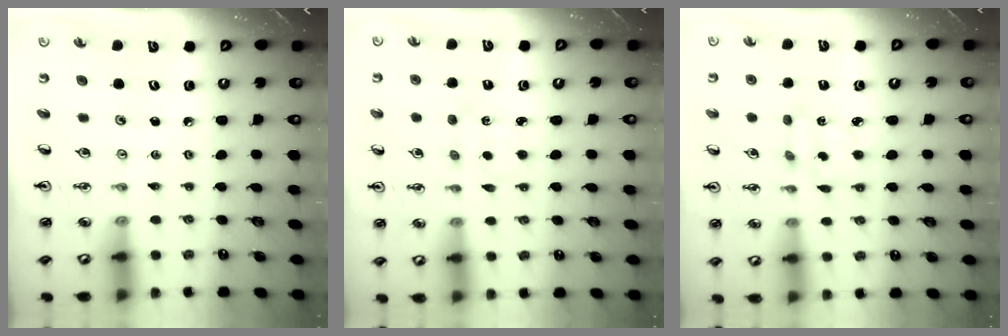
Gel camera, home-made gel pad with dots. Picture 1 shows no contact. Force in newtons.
{"total": 1.5, "press": 1.4, "slide": 0.4}
{"total": 2.5, "press": 2.5, "slide": 0.2}